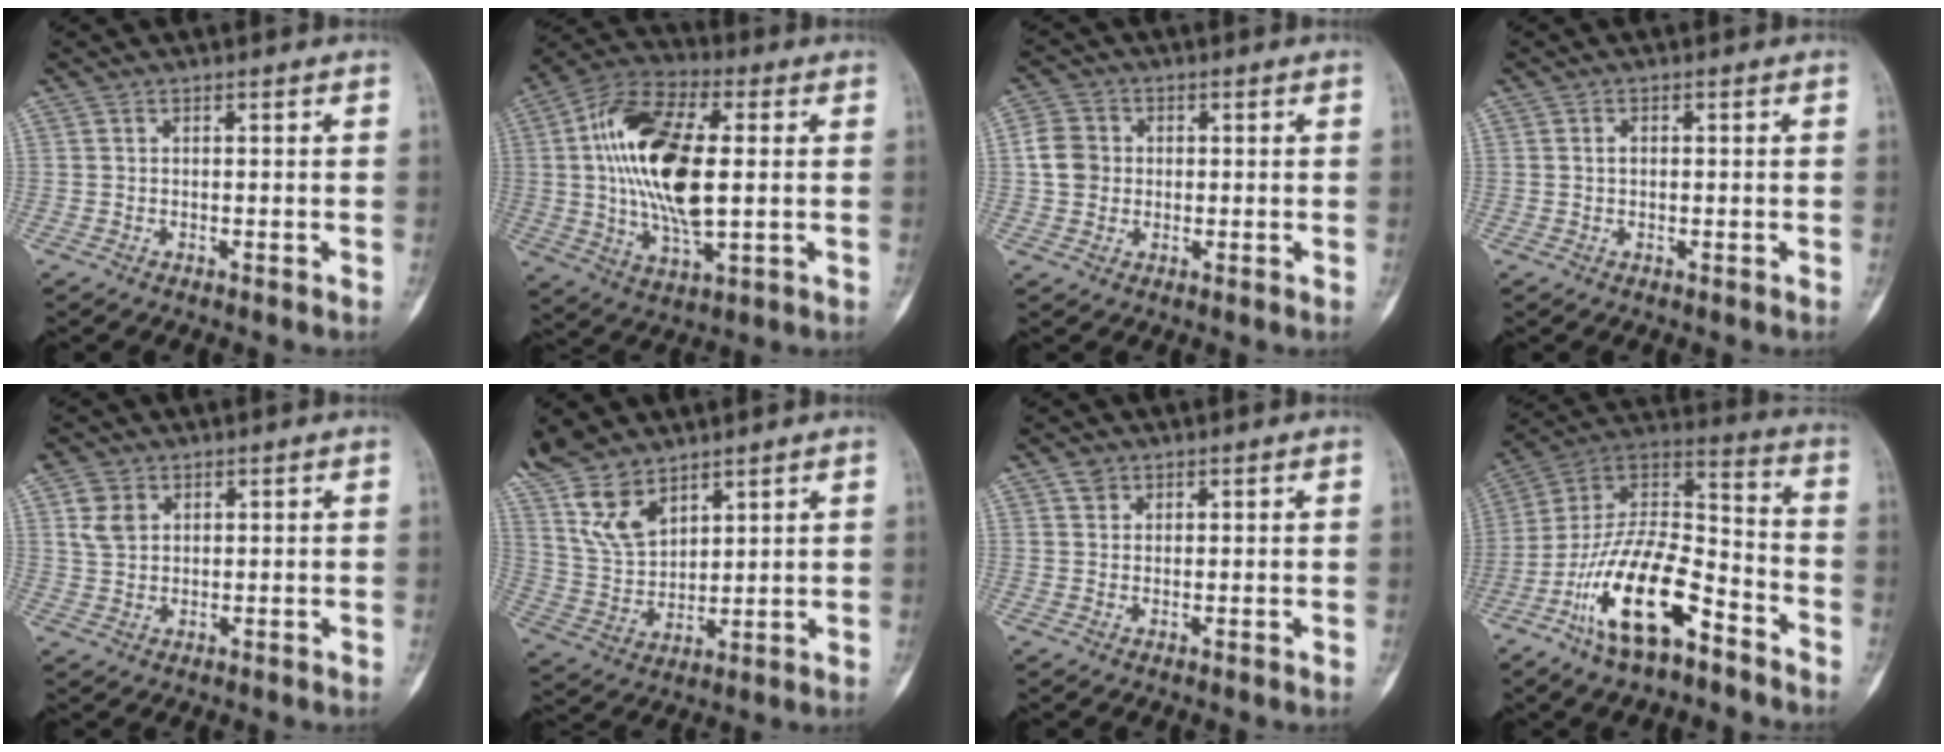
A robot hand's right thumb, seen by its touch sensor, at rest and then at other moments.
{"total": 19.9, "force": [1.7, 9.1, 17.6], "torque": [-0.336, 0.005, 0.026]}
{"total": 5.5, "force": [0.2, 4.9, 2.5], "torque": [-0.036, 0.008, -0.003]}
{"total": 0.9, "force": [0.1, 0.6, 0.7], "torque": [-0.012, 0.004, 0.001]}
{"total": 4.3, "force": [1.7, 3.3, 2.2], "torque": [-0.032, 0.000, 0.037]}
{"total": 11.4, "force": [8.5, 5.1, 5.6], "torque": [-0.105, -0.032, 0.186]}
{"total": 1.8, "force": [1.1, 1.3, 0.6], "torque": [-0.002, -0.003, 0.019]}
{"total": 20.5, "force": [-11.0, 8.5, 15.0], "torque": [-0.267, 0.081, -0.202]}